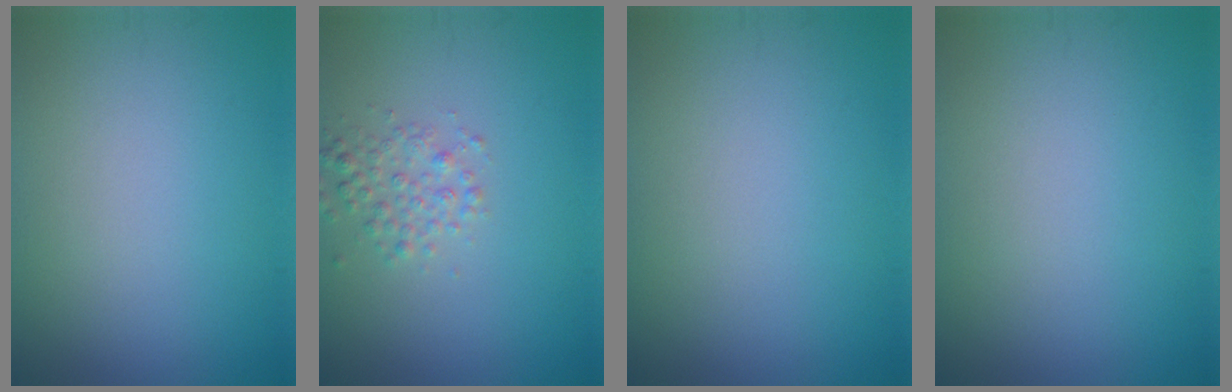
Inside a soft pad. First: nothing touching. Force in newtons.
{"total": 2.1, "press": 2.1, "slide": 0.0}
{"total": 0.0}
{"total": 0.0}